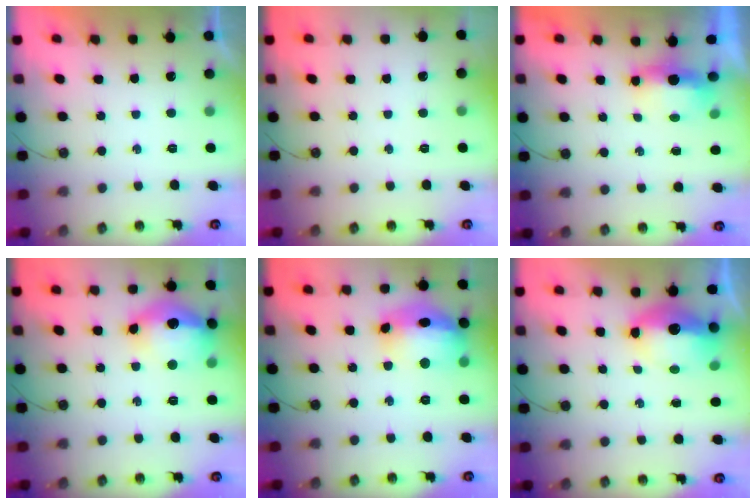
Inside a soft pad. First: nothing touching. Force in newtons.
{"total": 0.0}
{"total": 5.1, "press": 4.9, "slide": 1.2}
{"total": 16.2, "press": 16.1, "slide": 1.5}
{"total": 19.3, "press": 18.5, "slide": 5.4}
{"total": 12.1, "press": 12.0, "slide": 1.6}